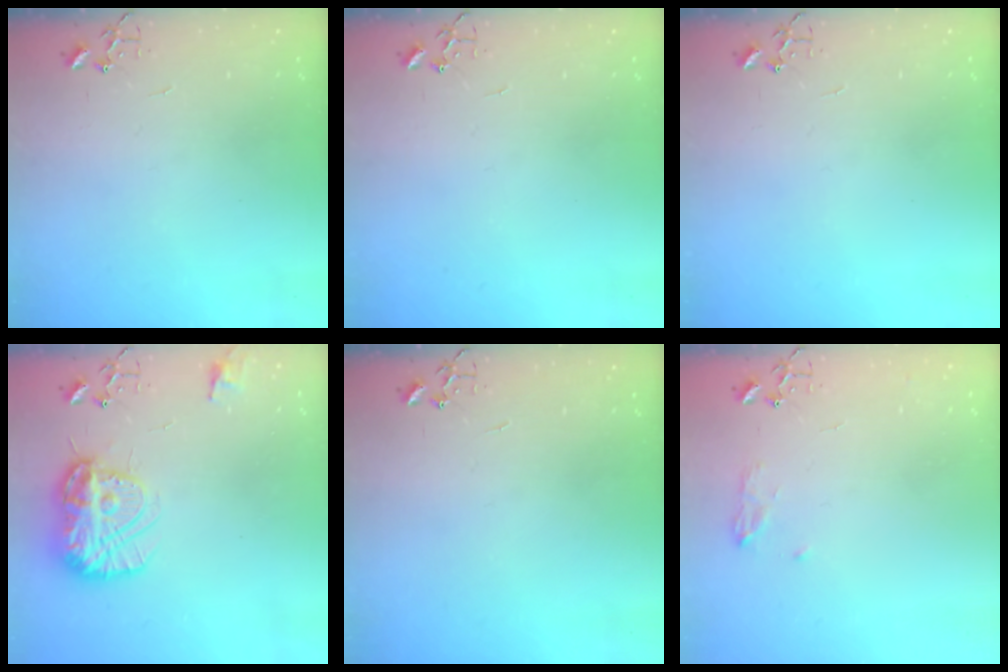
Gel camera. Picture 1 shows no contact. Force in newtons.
{"total": 0.0}
{"total": 0.0}
{"total": 15.6, "press": 15.5, "slide": 1.6}
{"total": 0.0}
{"total": 8.4, "press": 8.4, "slide": 0.9}